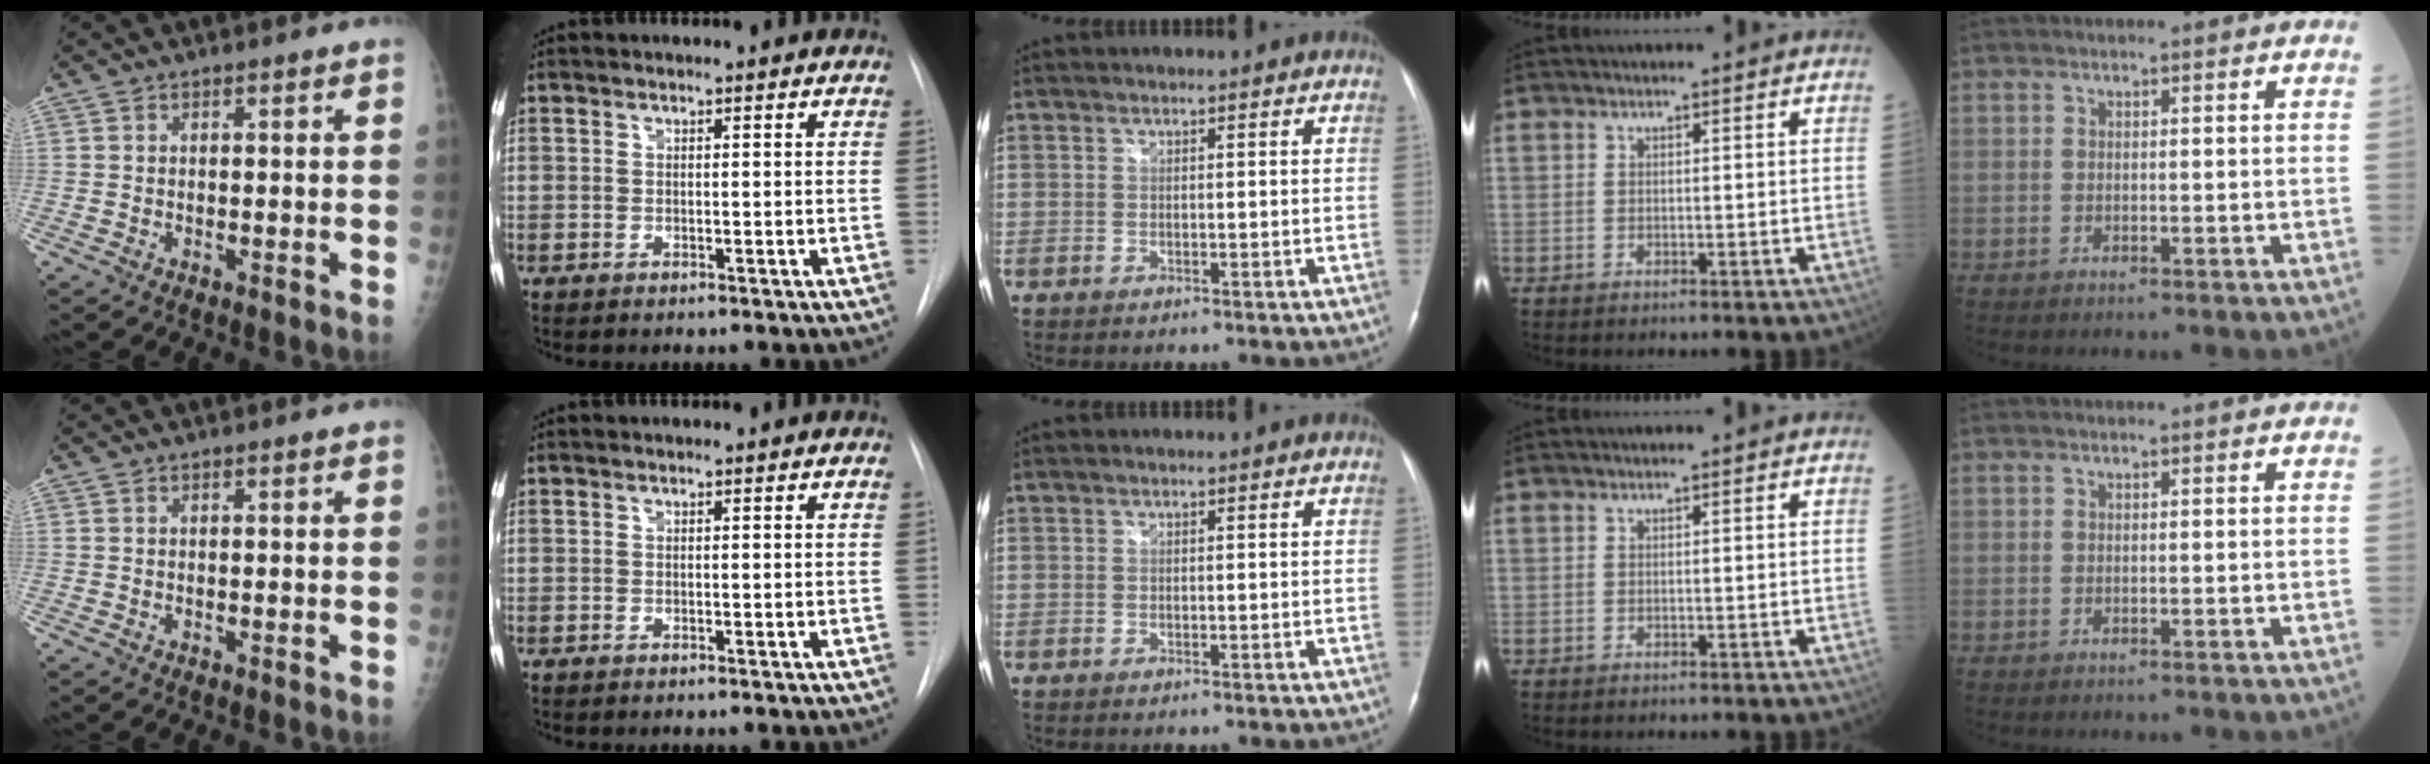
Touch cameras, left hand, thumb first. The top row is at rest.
{}